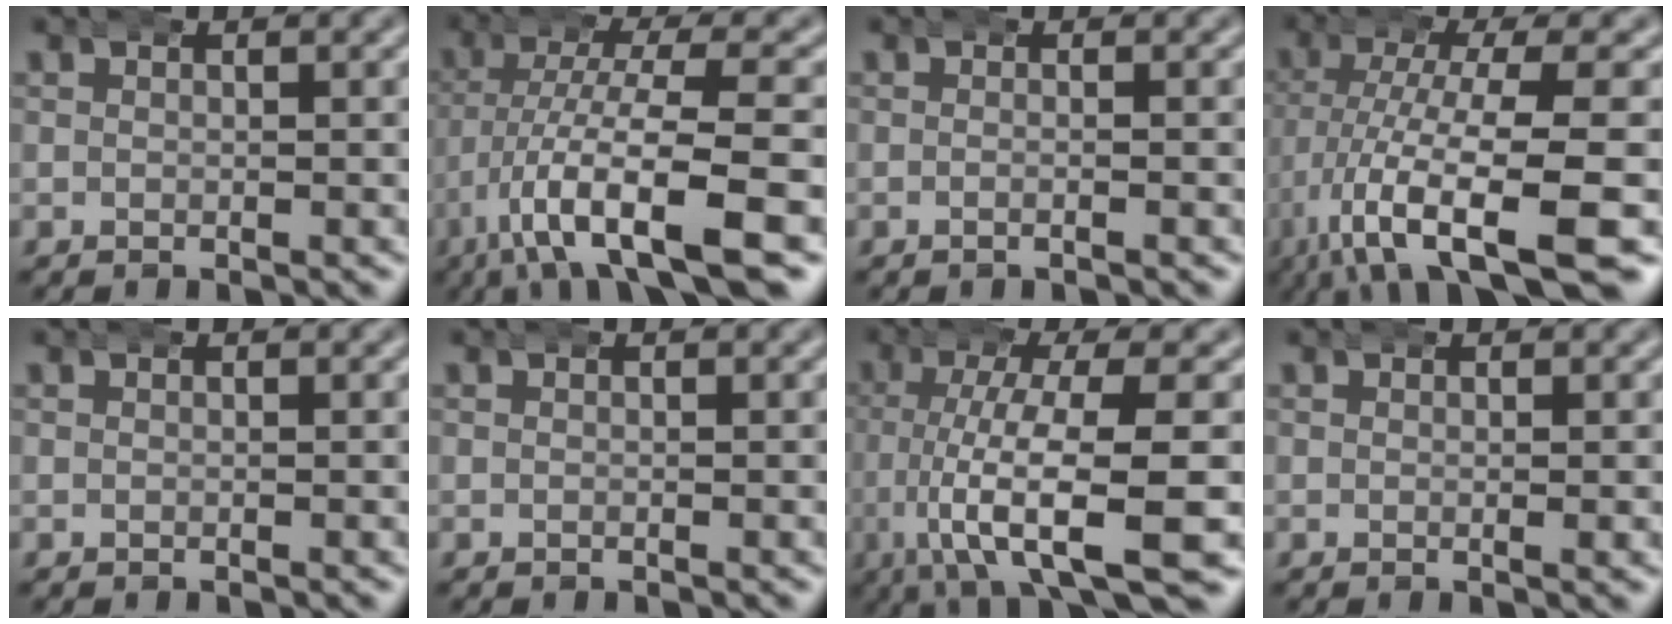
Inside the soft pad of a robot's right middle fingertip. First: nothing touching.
{"total": 10.0, "force": [-5.7, 3.0, 7.7], "torque": [-0.151, -0.025, -0.072]}
{"total": 1.0, "force": [-0.6, 0.0, 0.8], "torque": [-0.013, 0.003, -0.015]}
{"total": 10.9, "force": [-5.6, 3.5, 8.7], "torque": [-0.159, -0.027, -0.066]}
{"total": 0.0}
{"total": 0.0}
{"total": 10.4, "force": [-5.0, 3.1, 8.5], "torque": [-0.155, -0.025, -0.065]}
{"total": 0.6, "force": [0.1, 0.1, 0.6], "torque": [-0.009, 0.002, -0.001]}